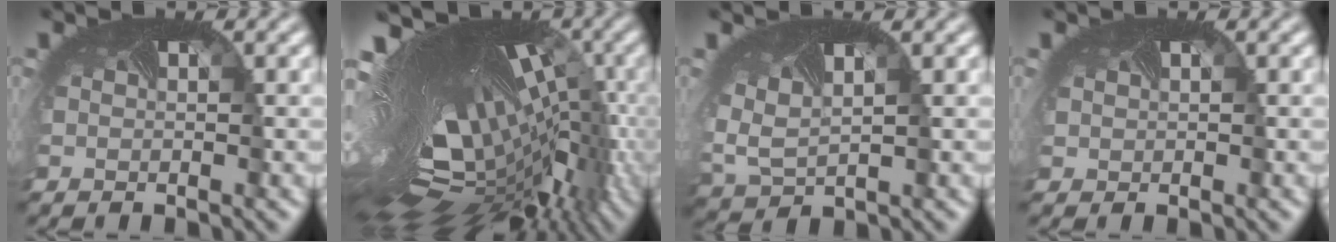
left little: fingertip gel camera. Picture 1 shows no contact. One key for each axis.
{"total": 17.7, "fx": -0.9, "fy": 7.7, "fz": 15.9, "tx": -0.235, "ty": 0.012, "tz": 0.003}
{"total": 4.0, "fx": 1.6, "fy": 2.1, "fz": 3.0, "tx": -0.070, "ty": 0.001, "tz": 0.035}
{"total": 0.6, "fx": 0.4, "fy": 0.3, "fz": 0.0, "tx": -0.005, "ty": 0.002, "tz": 0.009}